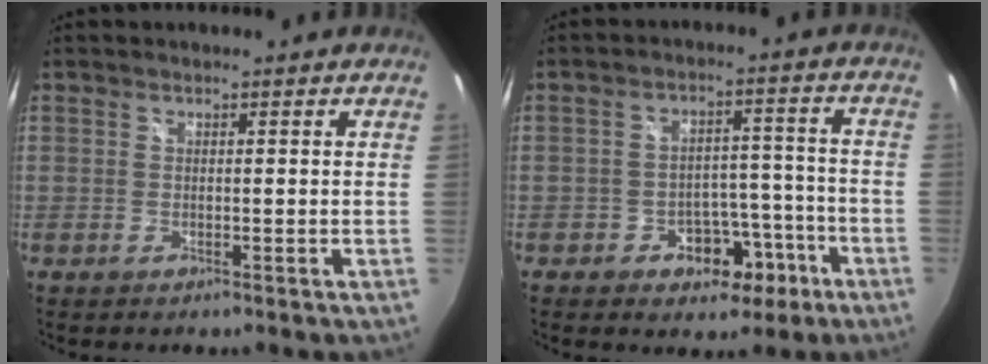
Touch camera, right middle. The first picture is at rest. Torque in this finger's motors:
{"motor_torque": [0.69, -0.43, 0.10, 0.04]}